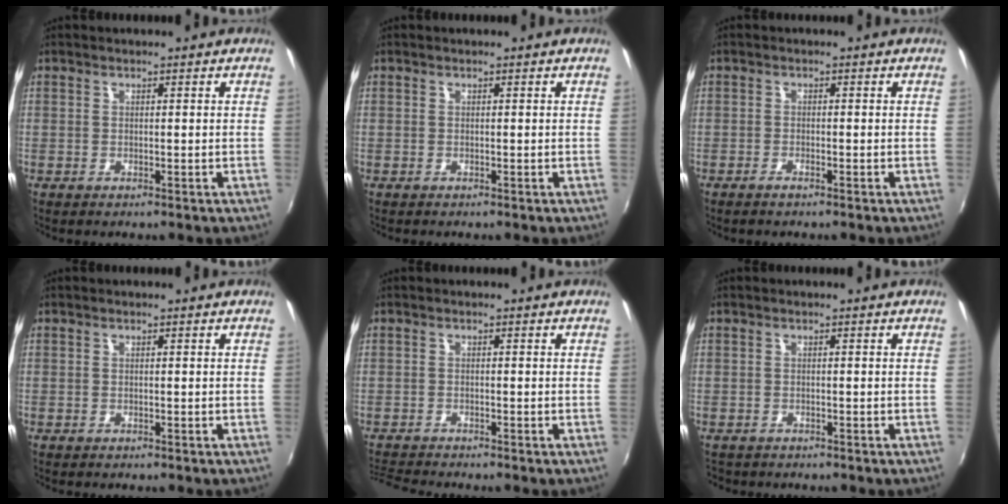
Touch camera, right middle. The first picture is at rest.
{"total": 0.0}
{"total": 1.5, "force": [-1.2, 0.2, 0.8], "torque": [-0.022, 0.000, -0.024]}
{"total": 0.0}
{"total": 4.1, "force": [-4.0, -0.2, 0.8], "torque": [-0.034, -0.017, -0.081]}
{"total": 1.7, "force": [-1.5, 0.8, 0.3], "torque": [-0.011, -0.004, -0.023]}